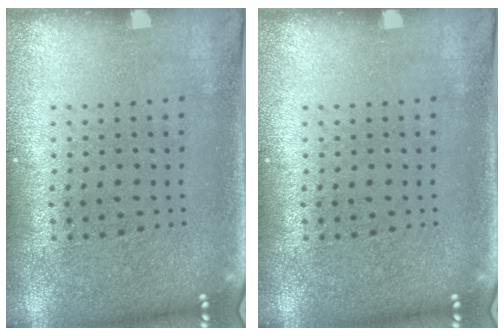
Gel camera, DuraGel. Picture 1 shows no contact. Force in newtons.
{"total": 0.0}